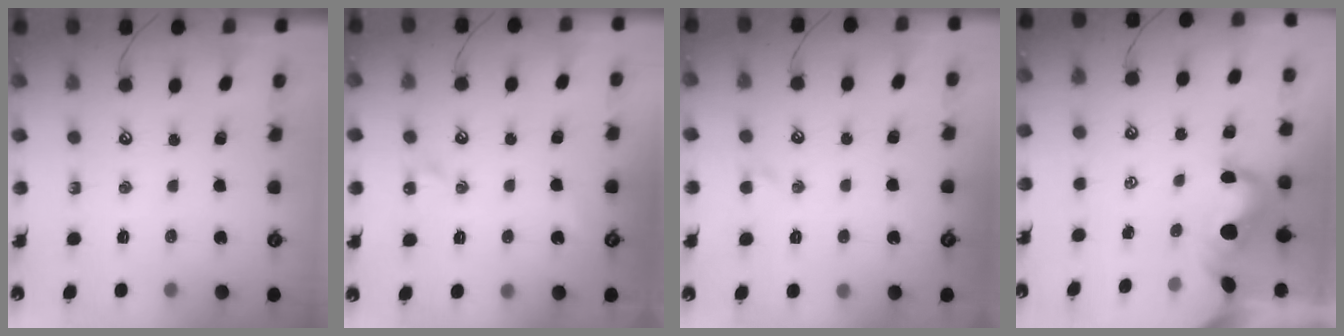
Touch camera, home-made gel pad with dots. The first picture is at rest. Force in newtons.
{"total": 2.8, "press": 2.8, "slide": 0.5}
{"total": 0.5, "press": 0.2, "slide": 0.5}
{"total": 3.0, "press": 2.8, "slide": 1.0}